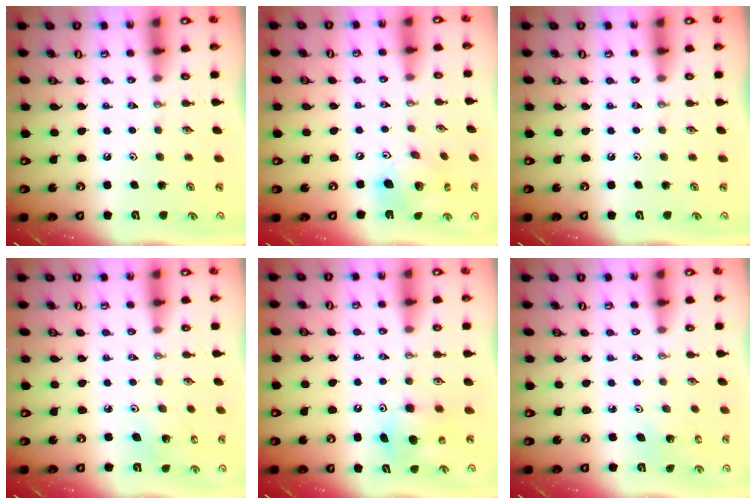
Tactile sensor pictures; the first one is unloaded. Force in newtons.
{"total": 14.7, "press": 14.5, "slide": 2.4}
{"total": 0.0}
{"total": 3.7, "press": 3.5, "slide": 1.4}
{"total": 7.9, "press": 7.9, "slide": 0.8}
{"total": 2.0, "press": 2.0, "slide": 0.1}